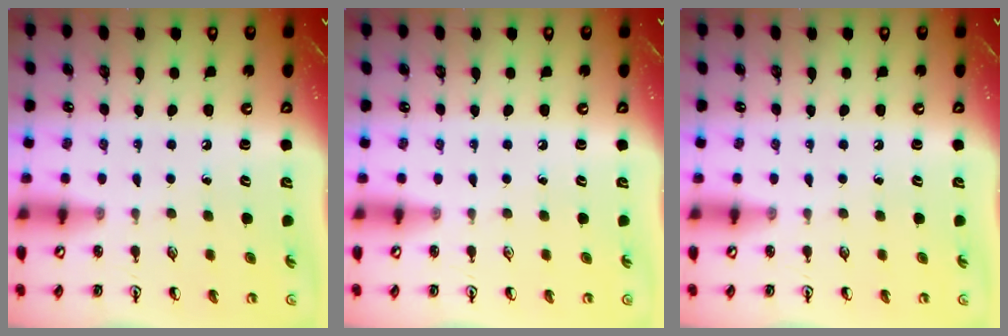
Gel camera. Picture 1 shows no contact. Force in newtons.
{"total": 0.0}
{"total": 0.0}